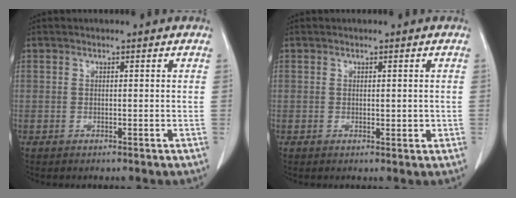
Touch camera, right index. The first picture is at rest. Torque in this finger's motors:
{"motor_torque": [0.07, 0.17, 0.04, 0.02]}